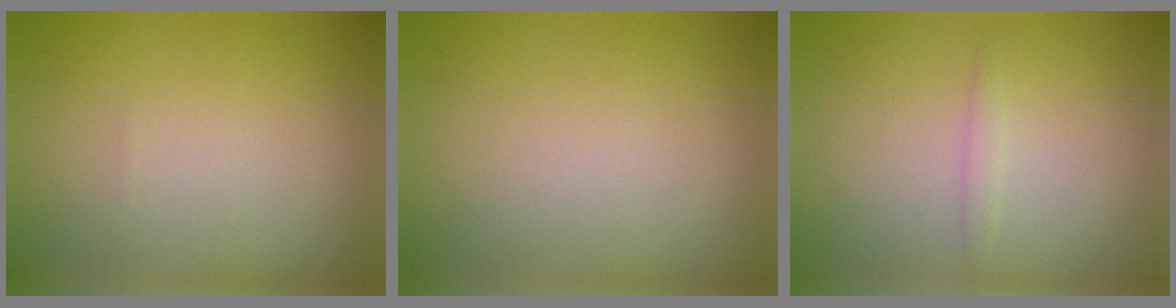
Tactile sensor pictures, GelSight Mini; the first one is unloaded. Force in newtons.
{"total": 0.0}
{"total": 0.8, "press": 0.8, "slide": 0.0}